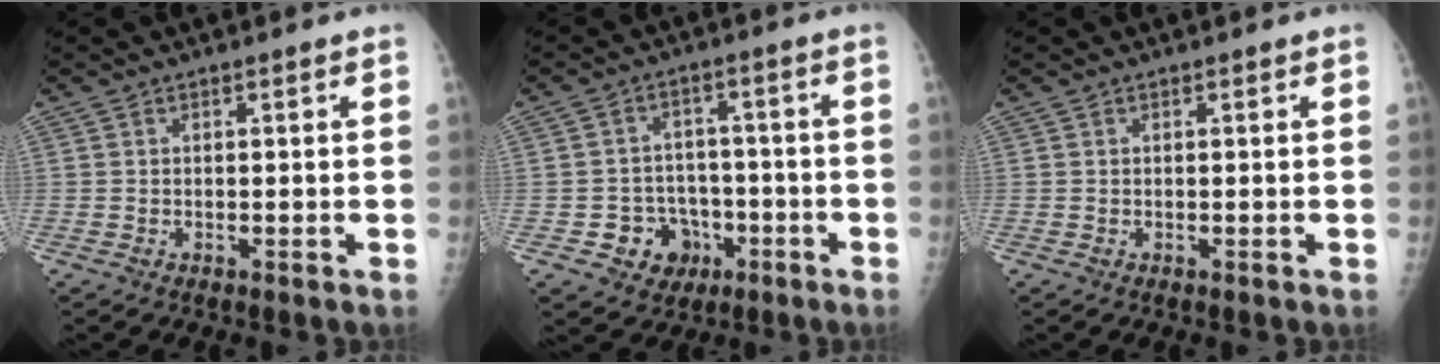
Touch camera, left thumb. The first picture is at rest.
{"total": 8.1, "force": [-3.2, 7.0, 2.6], "torque": [-0.005, 0.028, -0.041]}
{"total": 0.0}